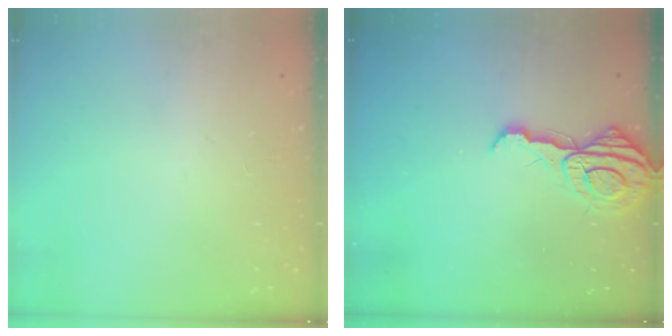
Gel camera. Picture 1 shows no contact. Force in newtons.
{"total": 11.1, "press": 11.1, "slide": 1.2}